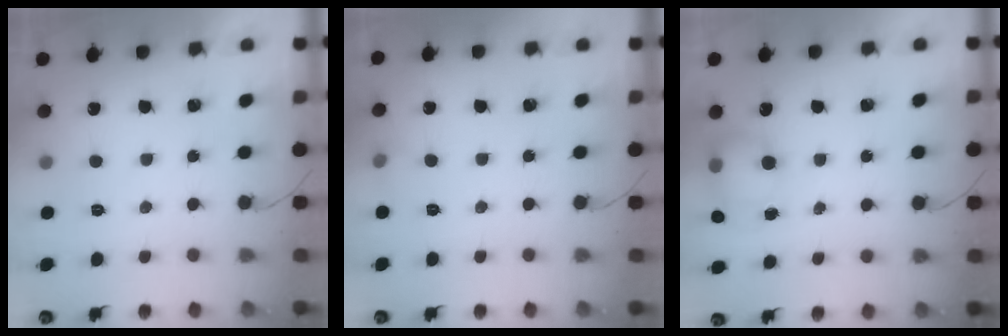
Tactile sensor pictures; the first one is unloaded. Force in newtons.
{"total": 3.7, "press": 3.4, "slide": 1.3}
{"total": 7.7, "press": 7.7, "slide": 0.9}